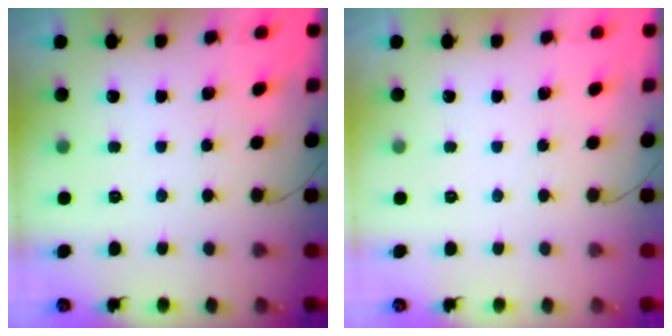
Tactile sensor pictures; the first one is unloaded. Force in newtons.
{"total": 0.0}